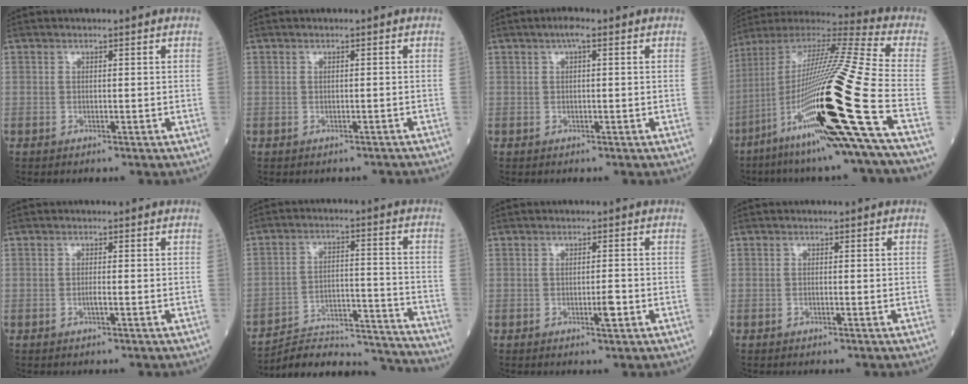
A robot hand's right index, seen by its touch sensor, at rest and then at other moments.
{"total": 1.7, "force": [-1.5, 0.7, 0.4], "torque": [-0.005, -0.001, -0.018]}
{"total": 1.6, "force": [0.7, 0.3, 1.4], "torque": [-0.024, 0.006, 0.008]}
{"total": 28.8, "force": [-10.9, -0.9, 26.7], "torque": [-0.472, -0.044, -0.203]}
{"total": 1.0, "force": [-0.3, -0.1, 0.9], "torque": [-0.020, -0.001, -0.007]}
{"total": 19.2, "force": [-18.9, 1.2, 3.2], "torque": [-0.047, 0.022, -0.274]}
{"total": 2.3, "force": [-0.7, 0.2, 2.1], "torque": [-0.037, -0.003, -0.011]}
{"total": 0.5, "force": [-0.1, 0.1, 0.5], "torque": [-0.011, 0.000, -0.003]}